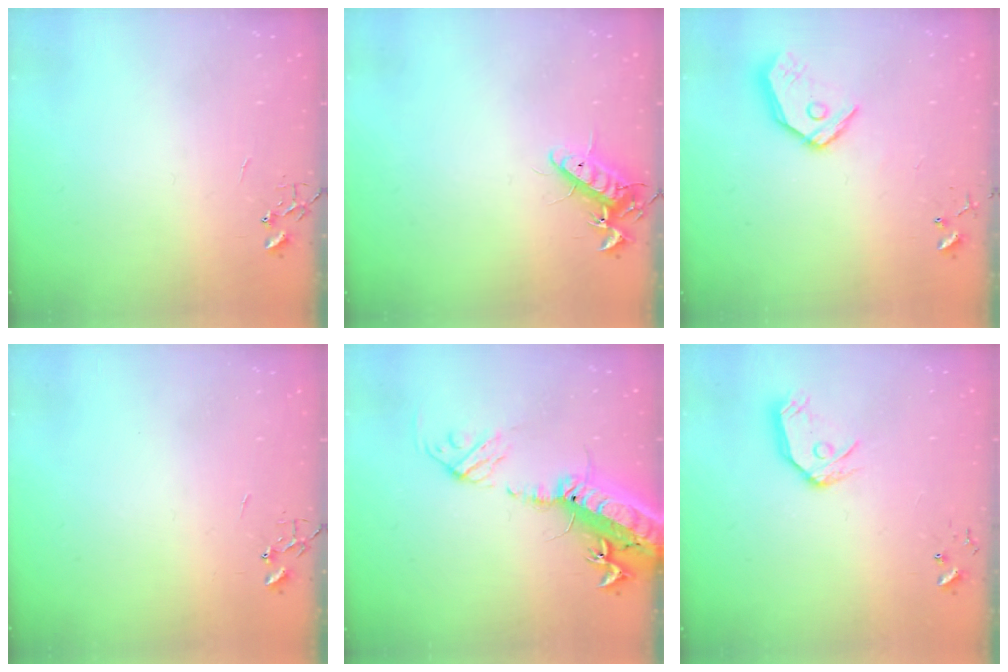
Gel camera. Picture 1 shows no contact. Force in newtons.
{"total": 11.3, "press": 11.2, "slide": 1.5}
{"total": 12.4, "press": 12.2, "slide": 1.9}
{"total": 0.0}
{"total": 23.3, "press": 22.7, "slide": 5.2}
{"total": 11.3, "press": 11.2, "slide": 1.4}